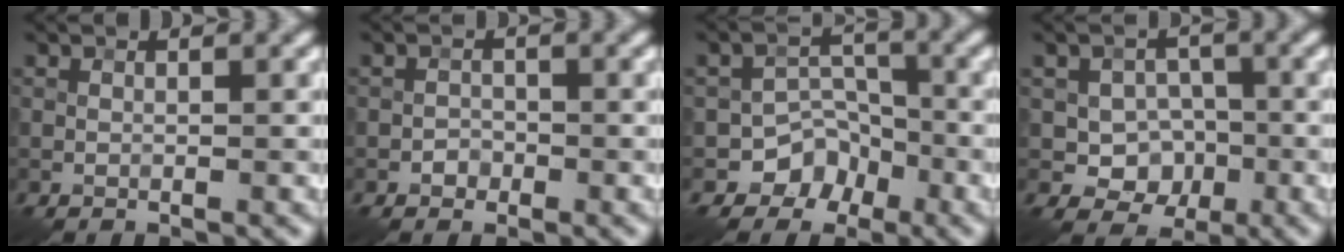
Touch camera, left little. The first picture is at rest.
{"total": 1.1, "force": [-0.6, 0.9, 0.2], "torque": [0.003, 0.001, -0.011]}
{"total": 4.4, "force": [-2.7, 3.4, 1.0], "torque": [0.004, 0.012, -0.043]}
{"total": 4.6, "force": [-0.9, 3.9, 2.4], "torque": [-0.017, -0.002, -0.025]}